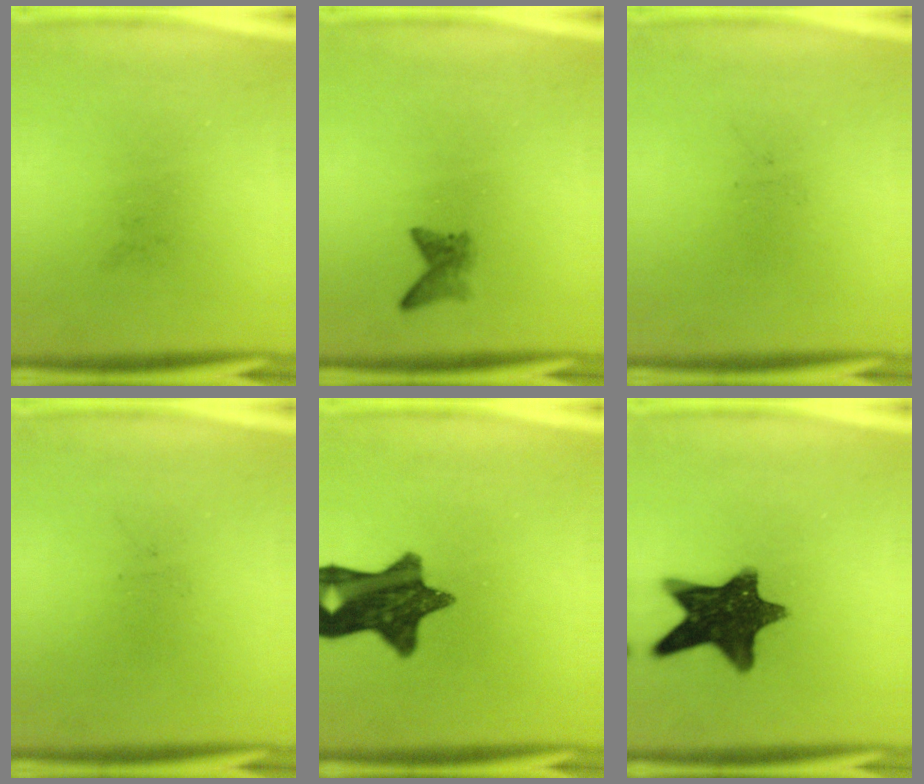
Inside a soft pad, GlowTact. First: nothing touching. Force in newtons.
{"total": 1.9}
{"total": 0.0}
{"total": 0.0}
{"total": 12.3}
{"total": 13.1}